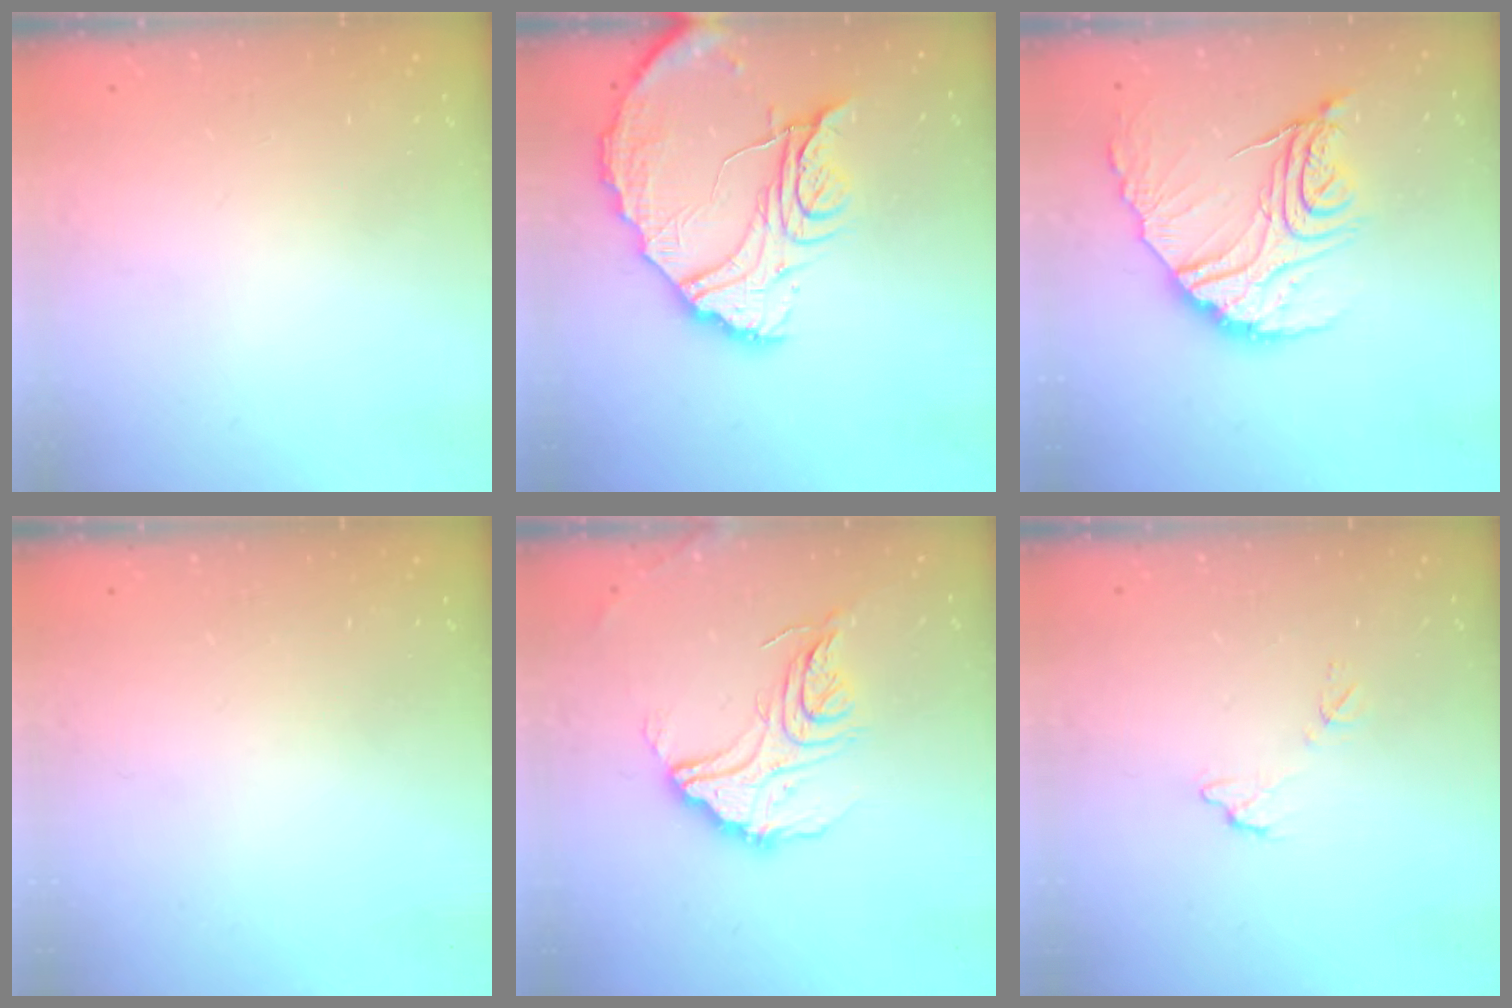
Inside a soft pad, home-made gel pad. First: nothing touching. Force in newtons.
{"total": 16.6, "press": 16.5, "slide": 1.6}
{"total": 18.3, "press": 18.2, "slide": 1.5}
{"total": 3.2, "press": 3.2, "slide": 0.1}
{"total": 17.7, "press": 17.6, "slide": 1.8}
{"total": 6.2, "press": 6.2, "slide": 0.4}